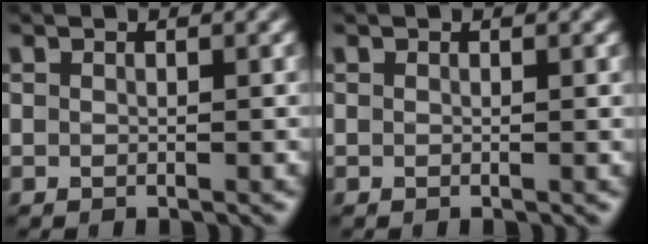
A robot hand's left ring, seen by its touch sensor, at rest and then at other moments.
{"total": 0.0}